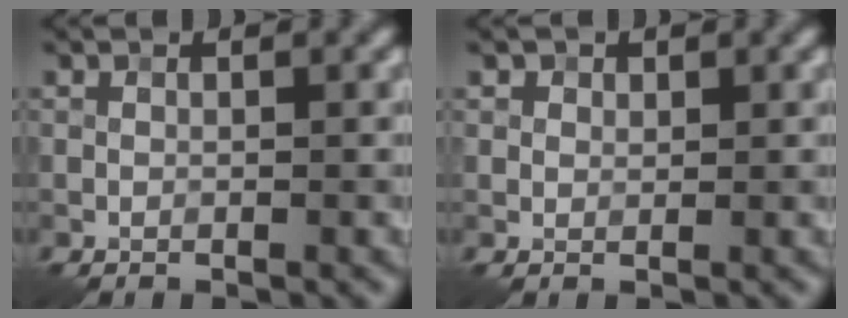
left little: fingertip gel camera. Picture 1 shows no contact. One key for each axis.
{"total": 1.2, "fx": 0.7, "fy": 0.9, "fz": 0.3, "tx": -0.004, "ty": -0.002, "tz": 0.007}